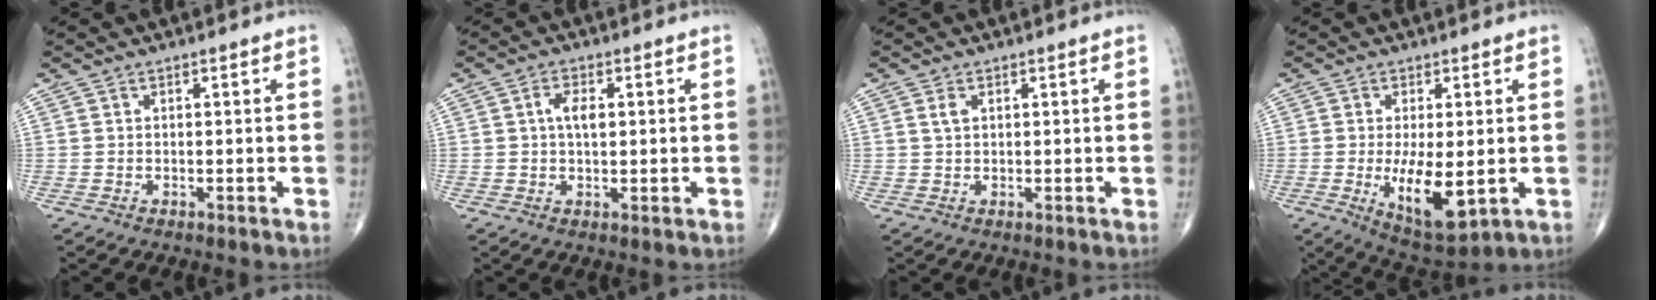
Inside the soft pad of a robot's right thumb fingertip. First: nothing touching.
{"total": 4.3, "force": [0.8, 2.1, 3.6], "torque": [-0.065, -0.003, 0.010]}
{"total": 1.8, "force": [0.7, 1.1, 1.3], "torque": [-0.026, 0.003, 0.015]}
{"total": 10.9, "force": [-1.7, 4.3, 9.9], "torque": [-0.161, -0.025, -0.014]}